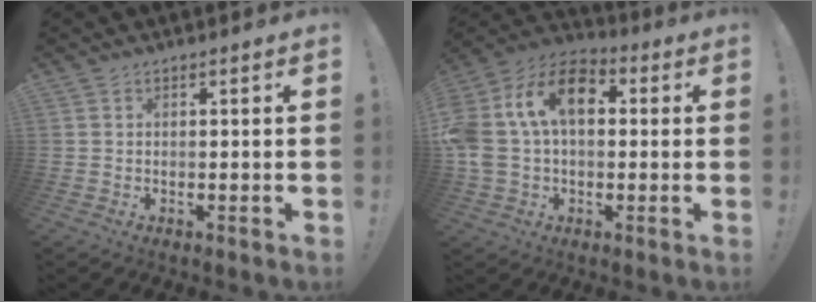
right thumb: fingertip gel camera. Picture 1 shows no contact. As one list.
[{"total": 18.4, "force": [4.5, 12.1, 13.1], "torque": [-0.251, 0.007, 0.078]}]